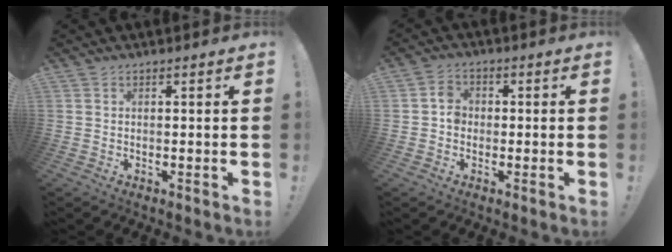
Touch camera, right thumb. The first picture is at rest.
{"total": 4.4, "force": [-0.8, 3.6, 2.4], "torque": [-0.029, 0.012, -0.016]}